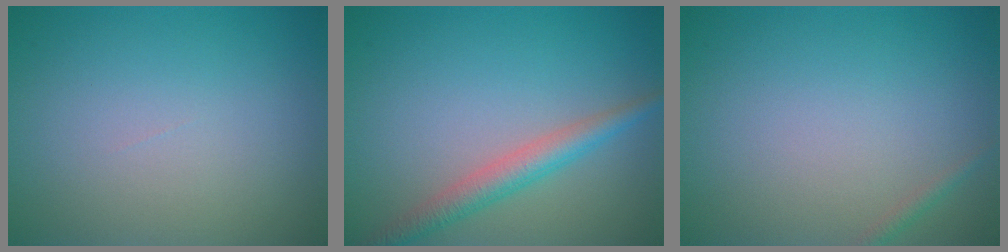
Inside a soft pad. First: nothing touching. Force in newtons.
{"total": 3.0, "press": 3.0, "slide": 0.1}
{"total": 0.7, "press": 0.7, "slide": 0.0}